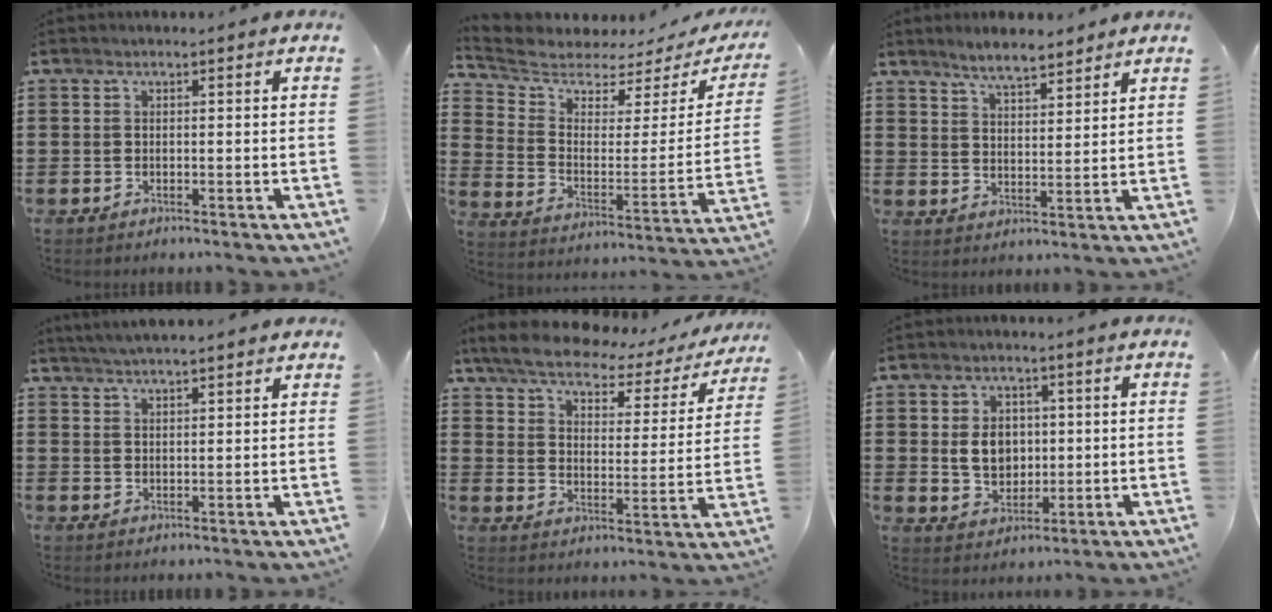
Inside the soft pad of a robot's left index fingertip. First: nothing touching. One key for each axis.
{"total": 4.1, "fx": 3.7, "fy": 1.5, "fz": 0.8, "tx": -0.048, "ty": -0.038, "tz": 0.057}
{"total": 4.7, "fx": 4.3, "fy": 1.0, "fz": 1.5, "tx": -0.043, "ty": -0.007, "tz": 0.080}
{"total": 2.6, "fx": 2.6, "fy": -0.4, "fz": 0.3, "tx": -0.013, "ty": -0.006, "tz": 0.047}
{"total": 5.0, "fx": 4.3, "fy": 1.4, "fz": 2.2, "tx": -0.065, "ty": -0.027, "tz": 0.069}
{"total": 5.6, "fx": 0.6, "fy": 4.5, "fz": 3.3, "tx": -0.061, "ty": 0.007, "tz": 0.004}